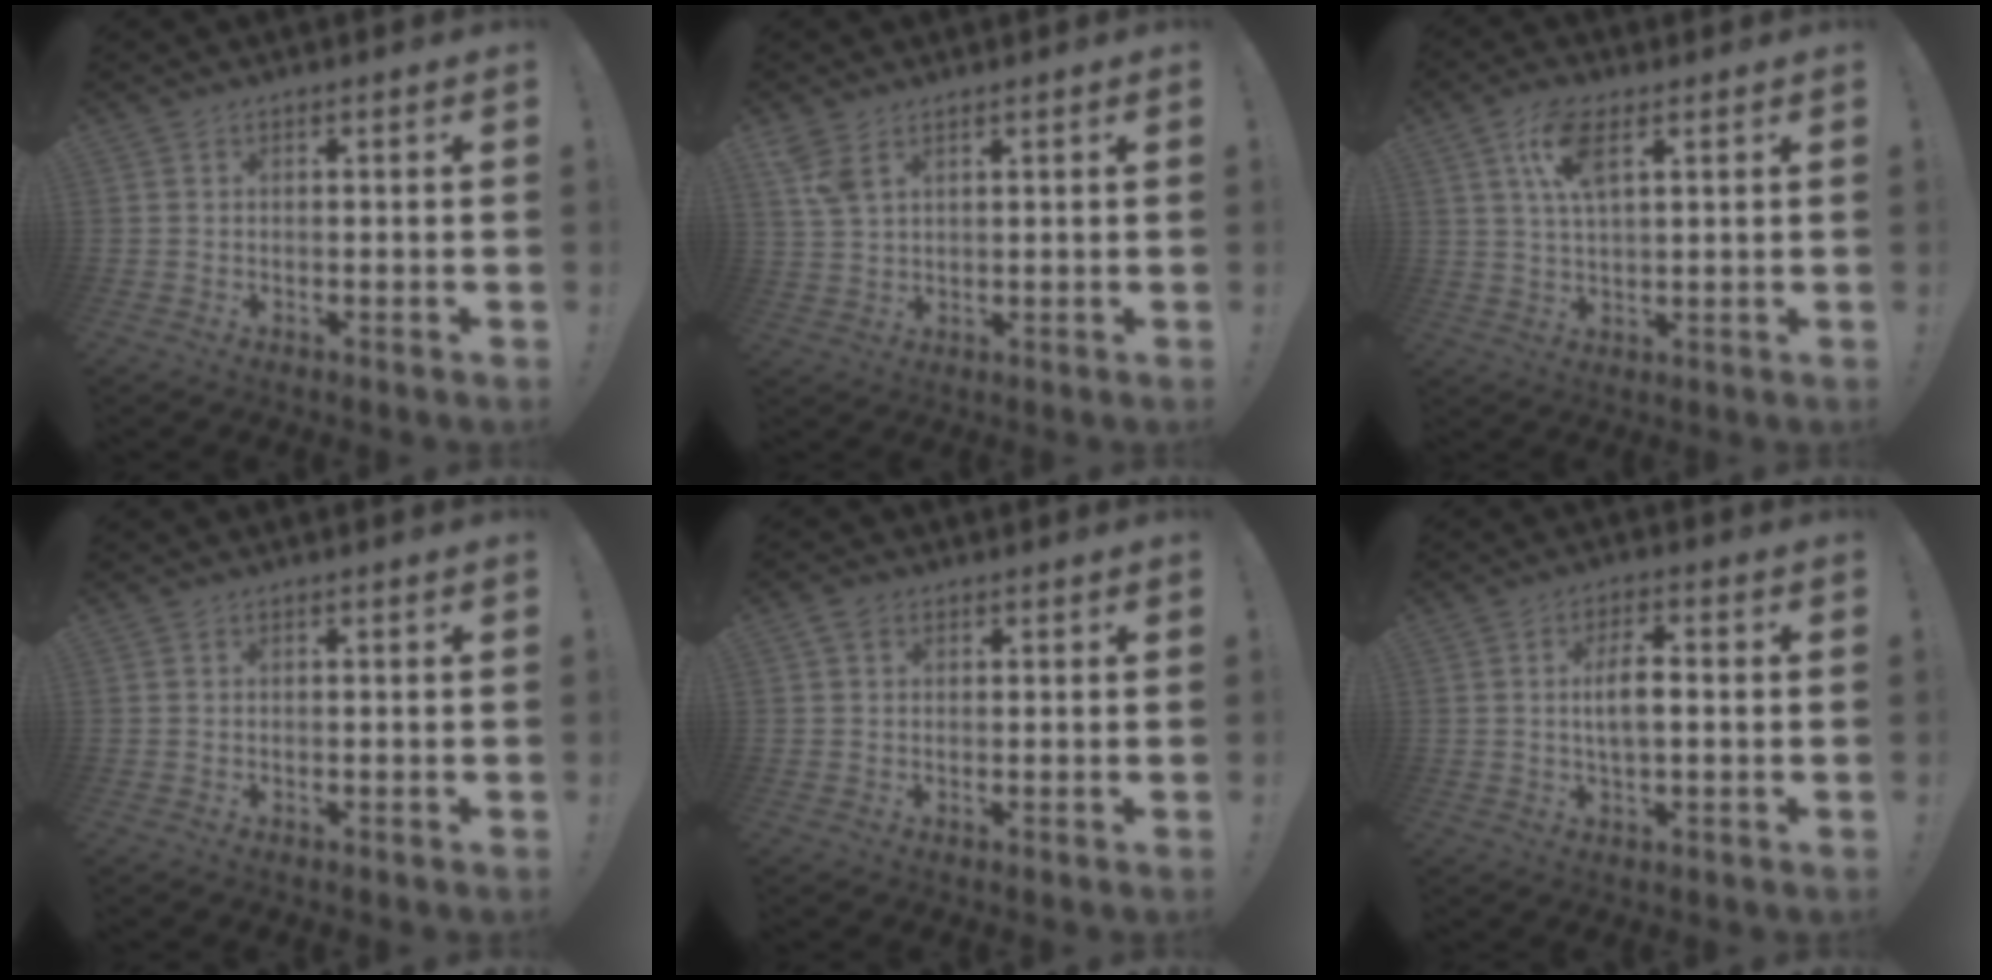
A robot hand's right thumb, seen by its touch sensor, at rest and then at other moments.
{"total": 5.0, "force": [3.1, 2.2, 3.3], "torque": [-0.069, -0.010, 0.060]}
{"total": 9.5, "force": [4.2, 4.0, 7.5], "torque": [-0.137, 0.001, 0.077]}
{"total": 0.0}
{"total": 2.6, "force": [1.2, 1.9, 1.2], "torque": [-0.026, 0.005, 0.024]}
{"total": 6.4, "force": [0.1, 2.7, 5.8], "torque": [-0.106, 0.008, -0.003]}